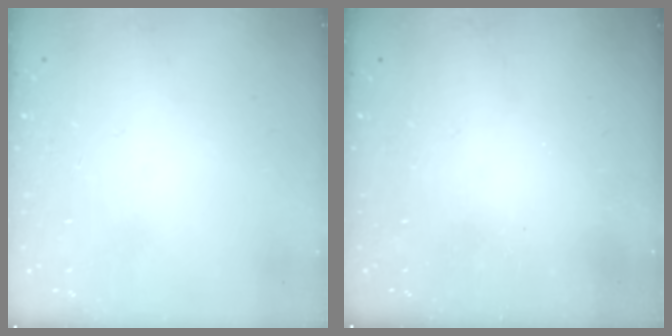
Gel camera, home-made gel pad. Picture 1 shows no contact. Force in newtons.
{"total": 2.4, "press": 2.3, "slide": 0.7}